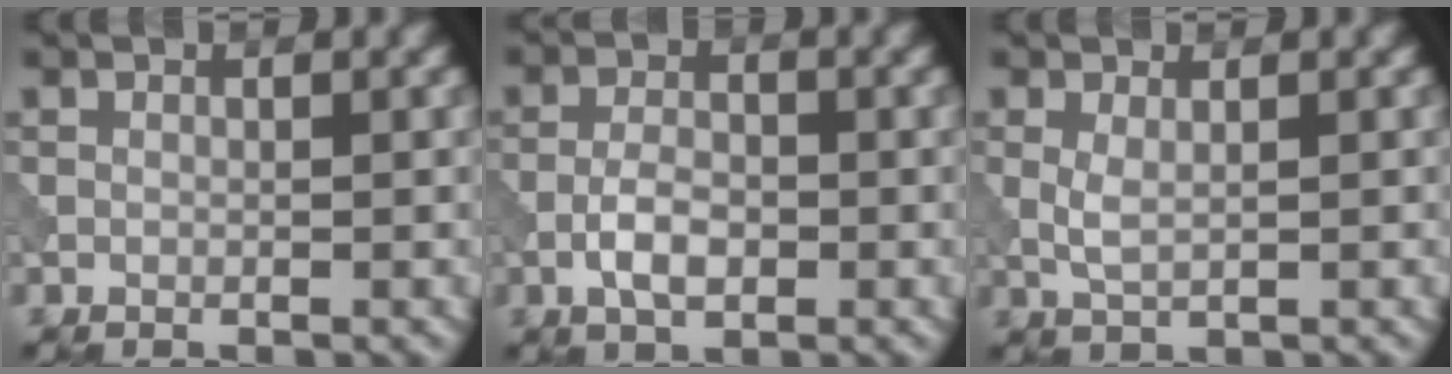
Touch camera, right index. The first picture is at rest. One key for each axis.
{"total": 3.3, "fx": -1.1, "fy": 1.6, "fz": 2.6, "tx": -0.050, "ty": 0.003, "tz": -0.026}
{"total": 1.7, "fx": 0.3, "fy": 0.6, "fz": 1.5, "tx": -0.040, "ty": 0.000, "tz": 0.008}